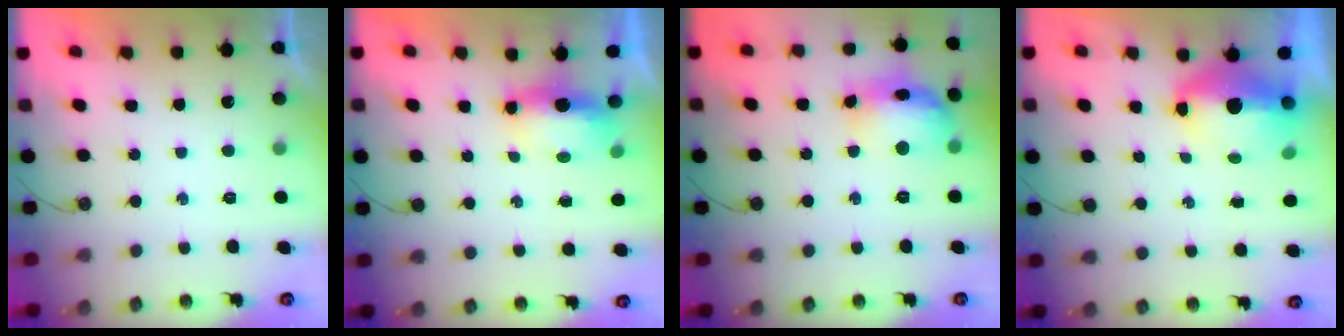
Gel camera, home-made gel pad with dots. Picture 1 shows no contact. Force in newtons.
{"total": 12.3, "press": 7.4, "slide": 9.8}
{"total": 15.8, "press": 15.7, "slide": 1.2}
{"total": 8.9, "press": 8.8, "slide": 1.1}